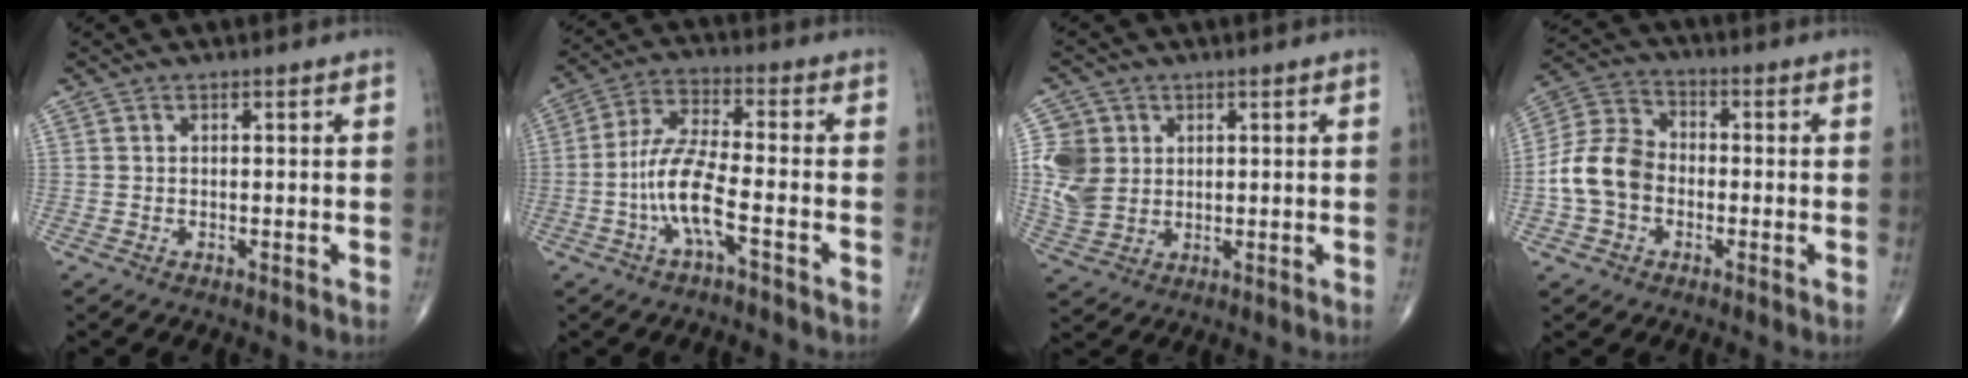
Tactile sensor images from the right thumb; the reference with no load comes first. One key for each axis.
{"total": 9.4, "fx": -3.4, "fy": 2.0, "fz": 8.5, "tx": -0.189, "ty": 0.032, "tz": -0.069}
{"total": 8.1, "fx": 1.7, "fy": 7.0, "fz": 3.7, "tx": -0.056, "ty": -0.005, "tz": 0.041}
{"total": 10.6, "fx": -2.1, "fy": 8.2, "fz": 6.4, "tx": -0.118, "ty": 0.035, "tz": -0.051}